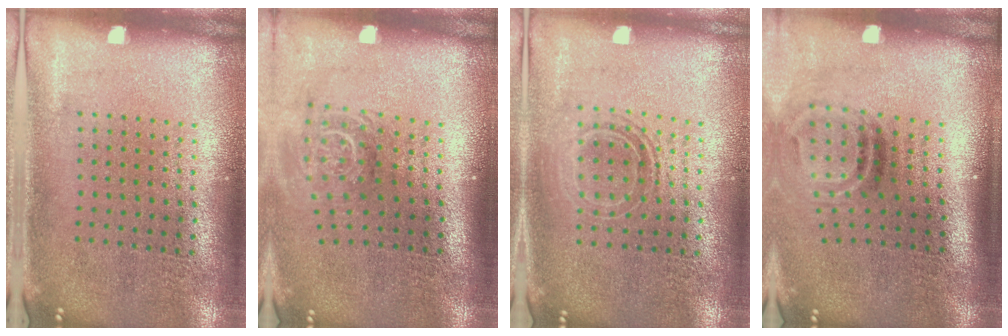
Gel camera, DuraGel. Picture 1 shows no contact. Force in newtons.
{"total": 1.8, "press": 1.2, "slide": 1.3}
{"total": 1.5, "press": 1.2, "slide": 0.9}
{"total": 2.0, "press": 1.2, "slide": 1.6}